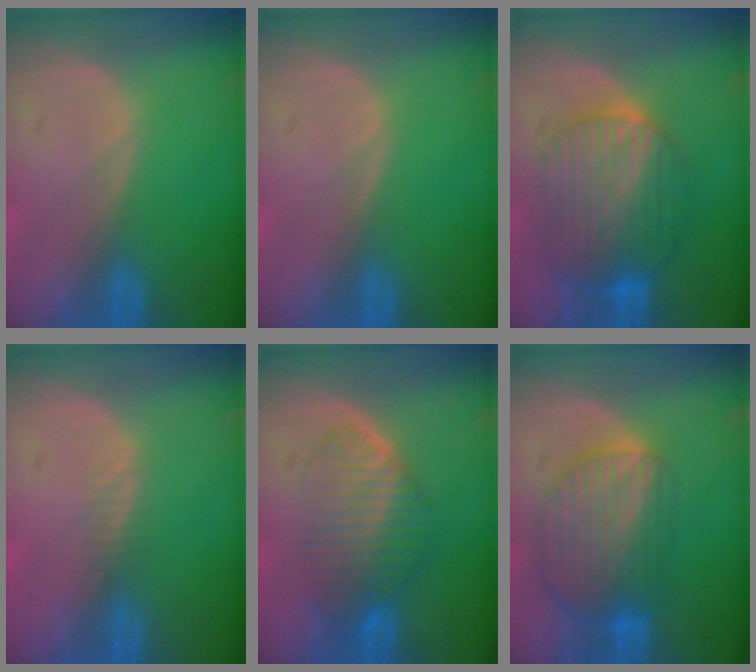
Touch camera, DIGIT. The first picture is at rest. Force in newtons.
{"total": 0.0}
{"total": 9.5, "press": 9.4, "slide": 0.9}
{"total": 1.2, "press": 0.9, "slide": 0.8}
{"total": 6.7, "press": 6.5, "slide": 1.8}
{"total": 8.9, "press": 7.8, "slide": 4.4}